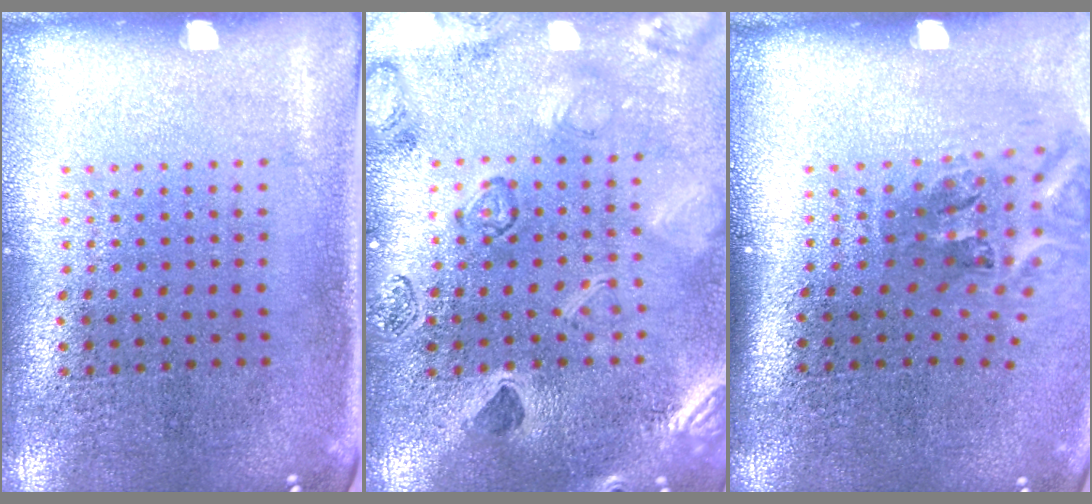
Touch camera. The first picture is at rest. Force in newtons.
{"total": 2.4, "press": 2.4, "slide": 0.4}
{"total": 2.3, "press": 1.4, "slide": 1.8}